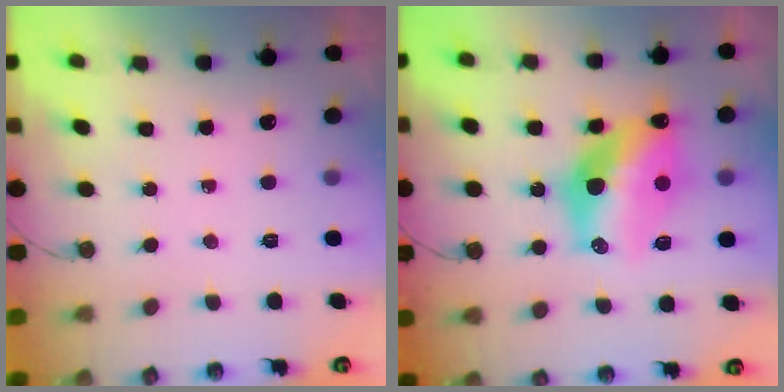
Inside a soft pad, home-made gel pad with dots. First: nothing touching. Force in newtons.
{"total": 14.7, "press": 14.7, "slide": 1.0}